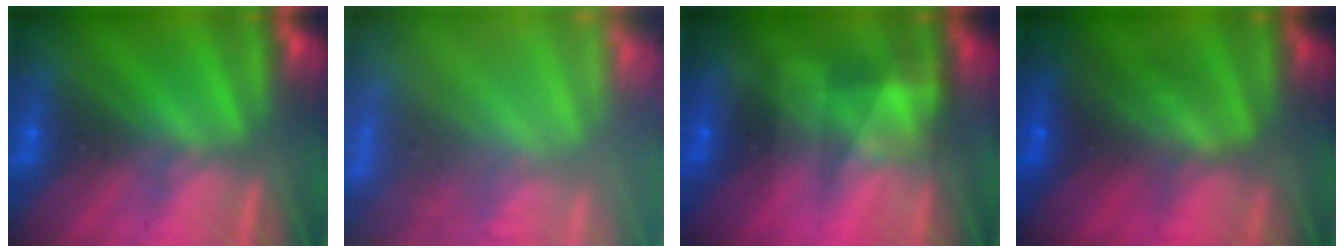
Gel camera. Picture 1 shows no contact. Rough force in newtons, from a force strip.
{"total": 7.3}
{"total": 4.9}
{"total": 7.8}